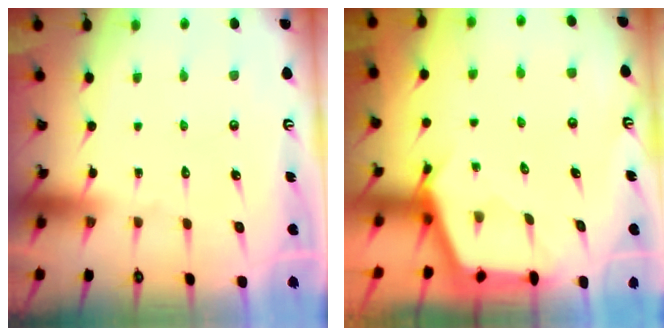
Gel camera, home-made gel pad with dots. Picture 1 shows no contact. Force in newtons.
{"total": 2.7, "press": 2.7, "slide": 0.3}